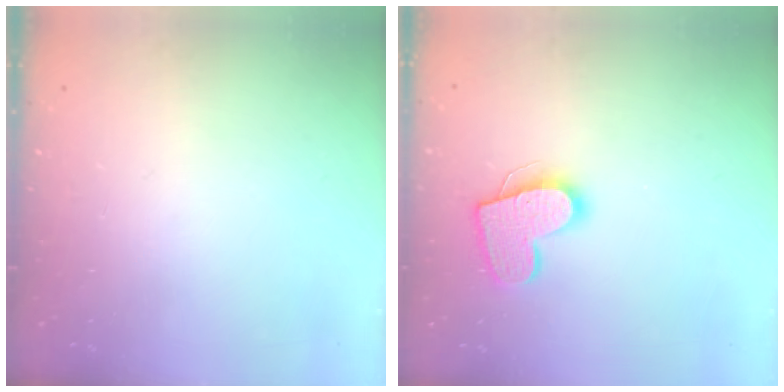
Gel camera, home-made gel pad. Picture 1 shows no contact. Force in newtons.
{"total": 13.5, "press": 13.5, "slide": 0.9}